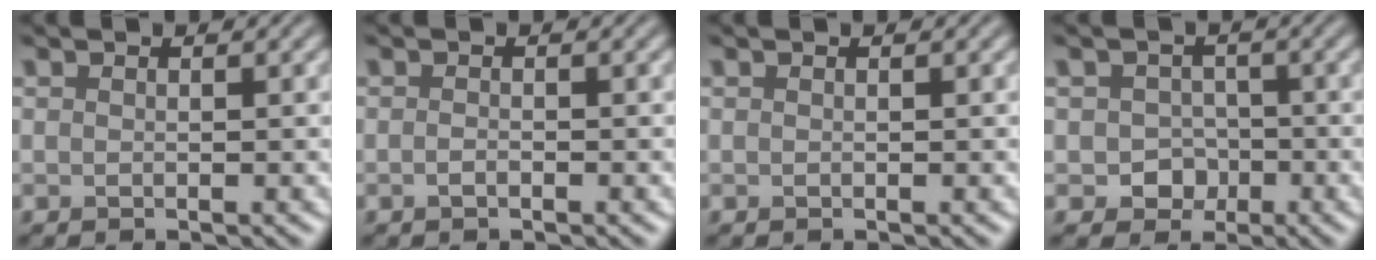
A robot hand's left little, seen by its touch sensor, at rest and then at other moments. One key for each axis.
{"total": 0.7, "fx": -0.3, "fy": 0.2, "fz": 0.5, "tx": -0.012, "ty": -0.001, "tz": -0.007}
{"total": 0.0}
{"total": 2.6, "fx": -0.6, "fy": 2.3, "fz": 1.1, "tx": -0.010, "ty": -0.003, "tz": -0.010}